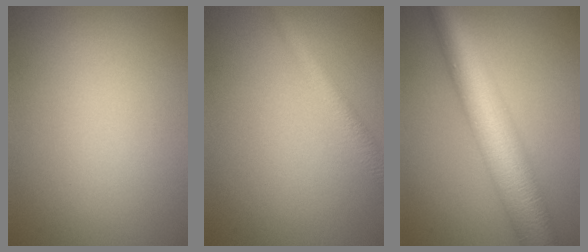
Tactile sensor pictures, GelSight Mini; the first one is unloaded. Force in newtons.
{"total": 2.5, "press": 2.5, "slide": 0.1}
{"total": 10.2, "press": 10.2, "slide": 0.3}